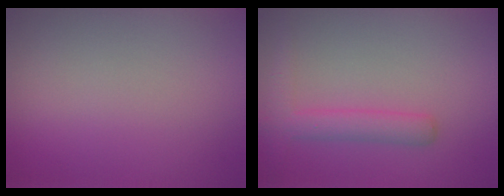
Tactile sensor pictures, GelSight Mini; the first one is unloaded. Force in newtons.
{"total": 2.9, "press": 2.9, "slide": 0.1}